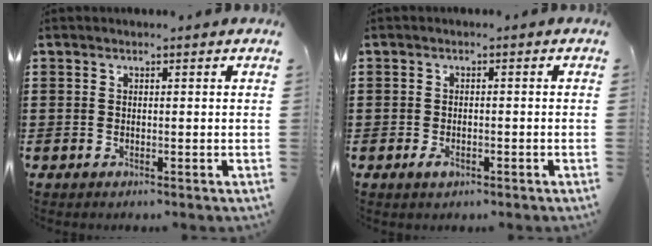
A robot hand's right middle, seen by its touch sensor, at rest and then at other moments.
{"total": 1.4, "force": [-0.7, 0.7, 0.9], "torque": [-0.018, -0.002, -0.013]}